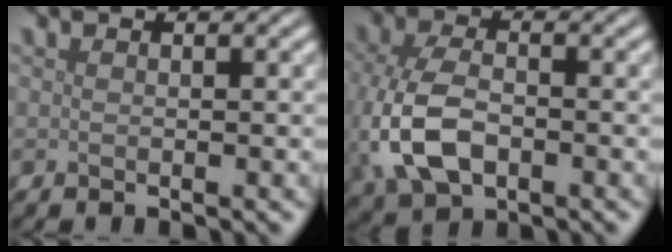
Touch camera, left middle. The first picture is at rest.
{"total": 7.5, "force": [-1.6, 4.7, 5.6], "torque": [-0.143, -0.012, -0.033]}